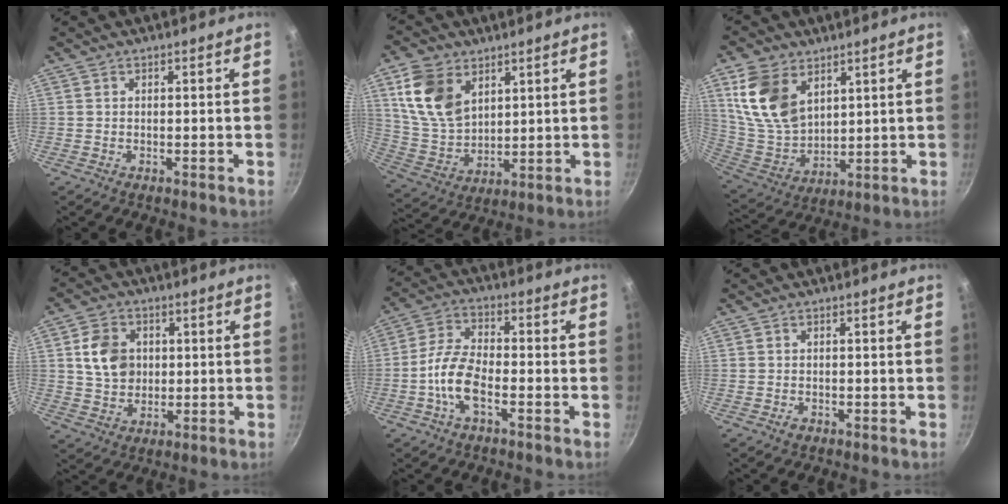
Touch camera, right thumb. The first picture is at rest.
{"total": 13.3, "force": [5.8, 8.8, 8.1], "torque": [-0.132, -0.022, 0.127]}
{"total": 14.7, "force": [6.5, 9.6, 9.1], "torque": [-0.158, -0.032, 0.144]}
{"total": 9.0, "force": [1.6, 7.3, 5.0], "torque": [-0.064, 0.002, 0.026]}
{"total": 8.5, "force": [-3.1, 3.7, 7.0], "torque": [-0.143, 0.028, -0.071]}
{"total": 1.0, "force": [-0.6, 0.6, 0.5], "torque": [-0.008, 0.001, -0.011]}